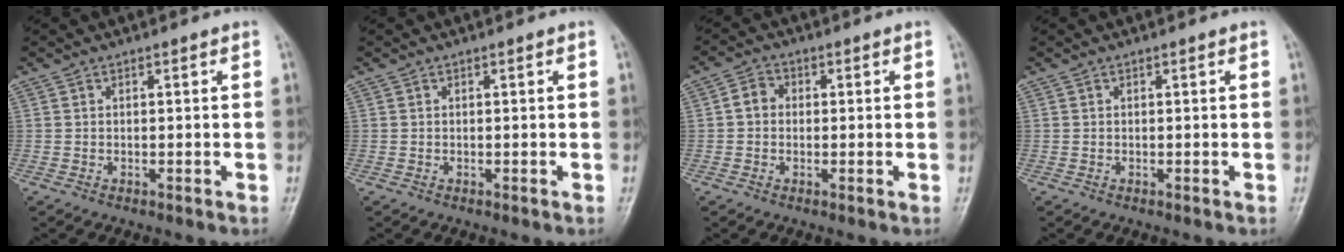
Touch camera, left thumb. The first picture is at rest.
{"total": 0.0}
{"total": 3.5, "force": [-0.1, 3.1, 1.7], "torque": [-0.015, 0.010, -0.011]}
{"total": 0.0}